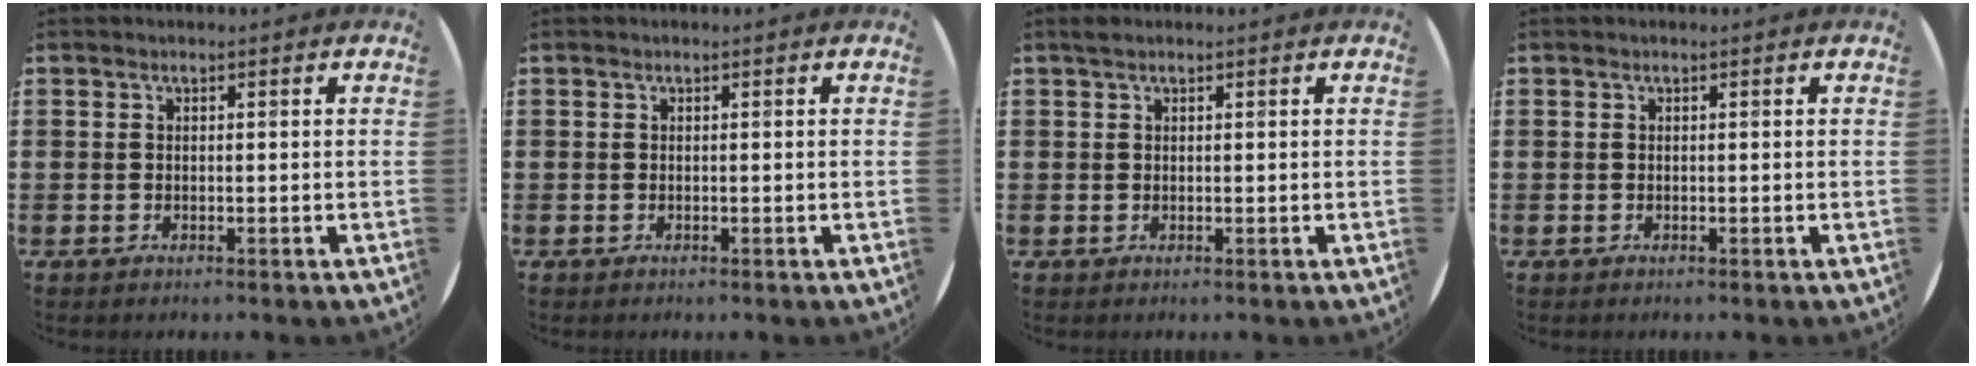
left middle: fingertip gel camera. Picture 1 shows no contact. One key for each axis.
{"total": 0.0}
{"total": 0.7, "fx": 0.6, "fy": 0.3, "fz": 0.2, "tx": -0.004, "ty": 0.004, "tz": 0.010}
{"total": 0.0}